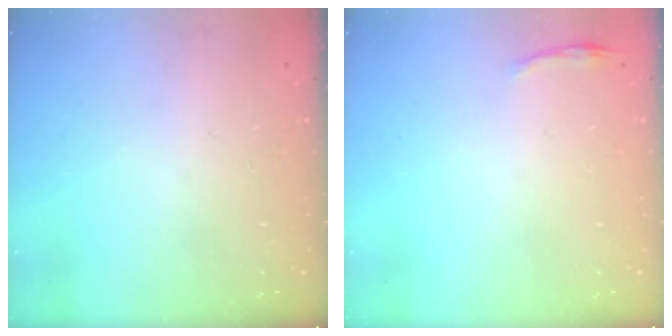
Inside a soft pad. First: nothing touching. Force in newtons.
{"total": 3.3, "press": 3.2, "slide": 0.7}